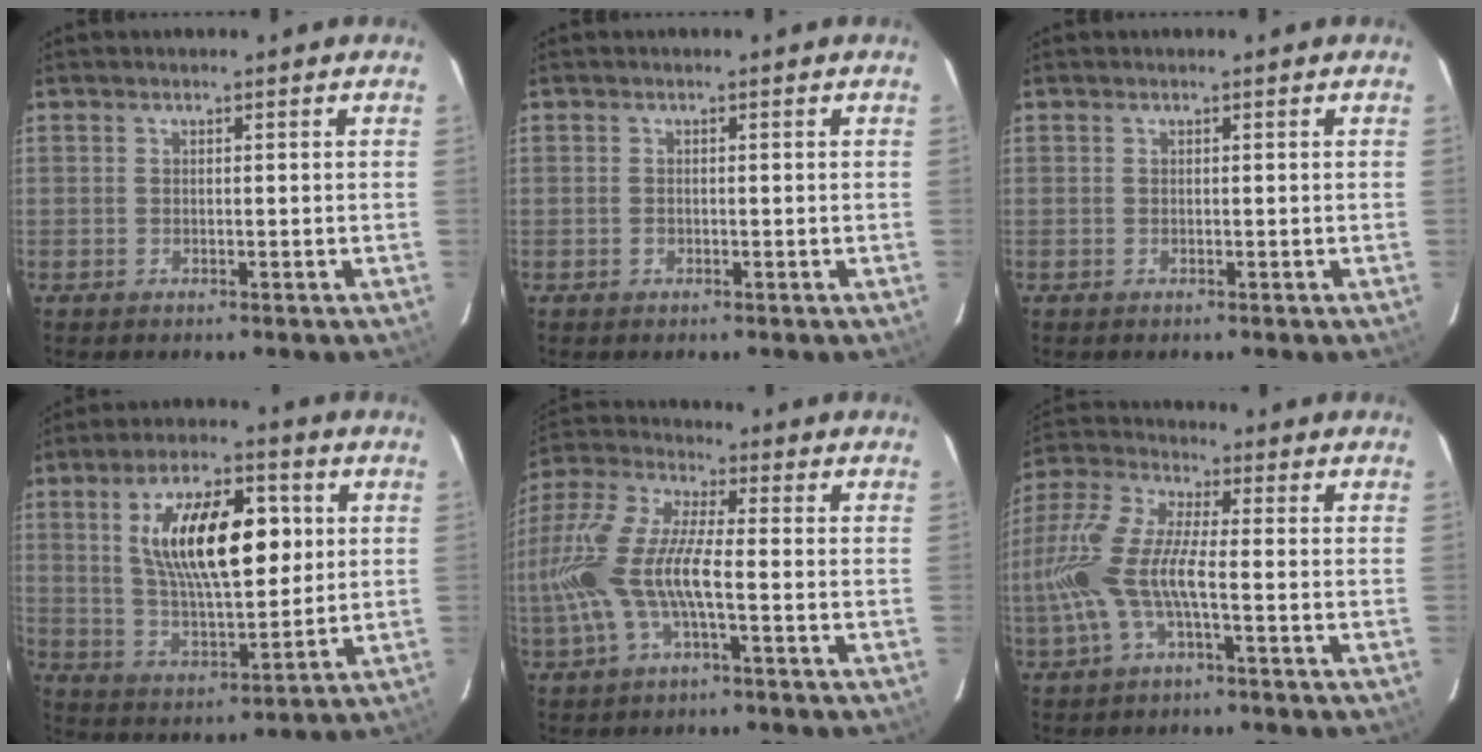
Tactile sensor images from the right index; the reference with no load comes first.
{"total": 0.8, "force": [-0.3, 0.6, 0.3], "torque": [-0.004, 0.000, -0.005]}
{"total": 0.0}
{"total": 17.4, "force": [4.2, 7.1, 15.4], "torque": [-0.263, 0.014, 0.081]}
{"total": 15.5, "force": [-3.3, 4.1, 14.5], "torque": [-0.300, -0.003, -0.066]}
{"total": 13.0, "force": [-3.2, 3.1, 12.3], "torque": [-0.263, -0.003, -0.063]}